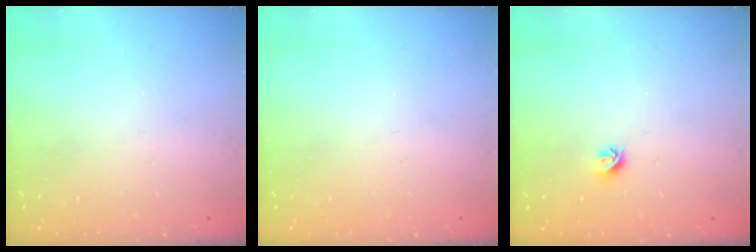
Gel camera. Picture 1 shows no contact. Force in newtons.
{"total": 0.0}
{"total": 6.0, "press": 5.9, "slide": 0.7}